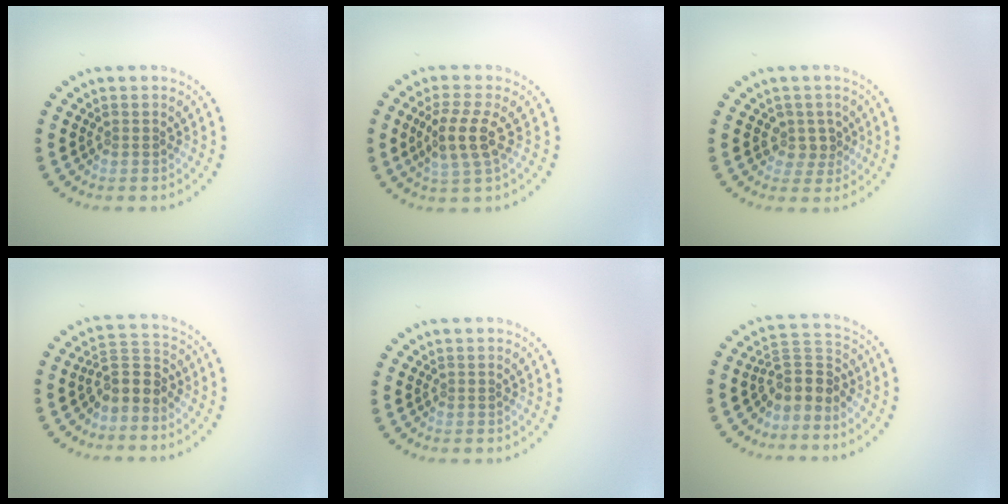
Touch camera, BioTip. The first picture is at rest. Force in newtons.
{"total": 3.3, "press": 2.9, "slide": 1.6}
{"total": 2.1, "press": 1.7, "slide": 1.2}
{"total": 3.1, "press": 2.7, "slide": 1.5}
{"total": 0.0}
{"total": 3.3, "press": 2.4, "slide": 2.2}